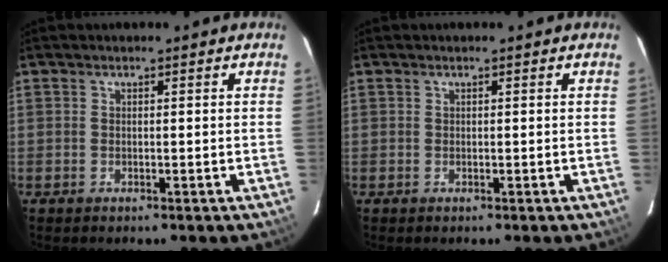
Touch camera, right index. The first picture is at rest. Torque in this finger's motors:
{"motor_torque": [0.09, 0.06, 0.06, 0.00]}